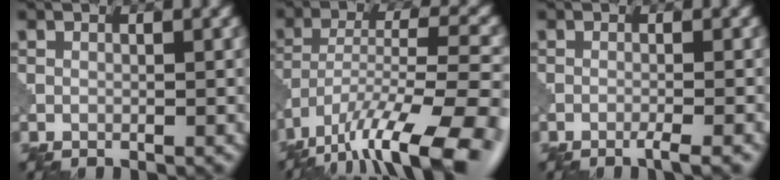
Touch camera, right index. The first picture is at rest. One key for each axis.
{"total": 13.9, "fx": -9.5, "fy": 3.9, "fz": 9.3, "tx": -0.177, "ty": -0.008, "tz": -0.151}
{"total": 2.2, "fx": -1.2, "fy": 0.3, "fz": 1.8, "tx": -0.021, "ty": 0.002, "tz": -0.028}